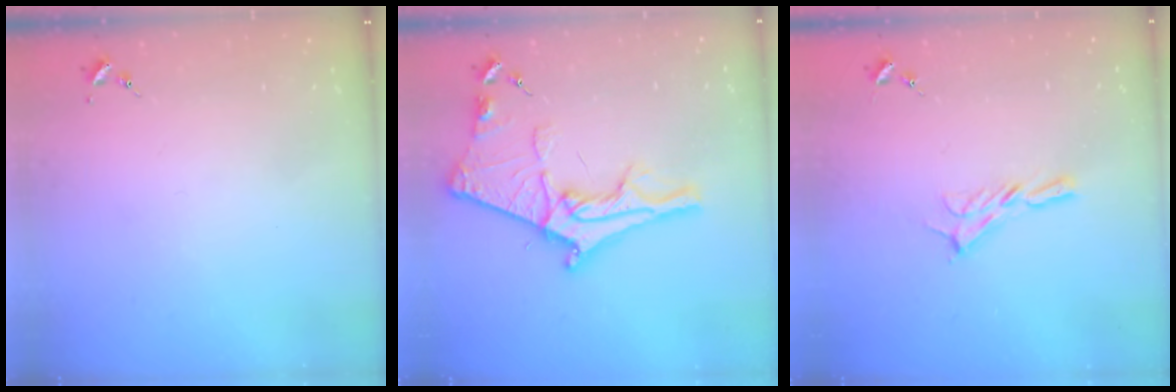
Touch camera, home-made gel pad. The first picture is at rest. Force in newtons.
{"total": 16.1, "press": 16.0, "slide": 1.1}
{"total": 7.1, "press": 7.1, "slide": 0.2}